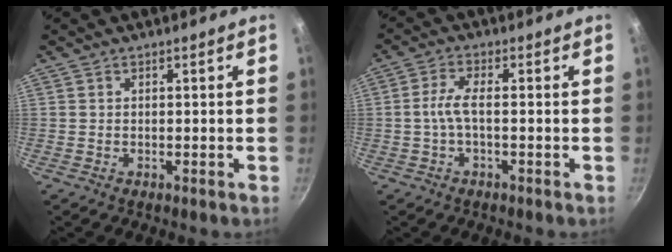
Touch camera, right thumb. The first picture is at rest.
{"total": 4.2, "force": [-0.8, 1.3, 3.9], "torque": [-0.093, 0.016, -0.022]}